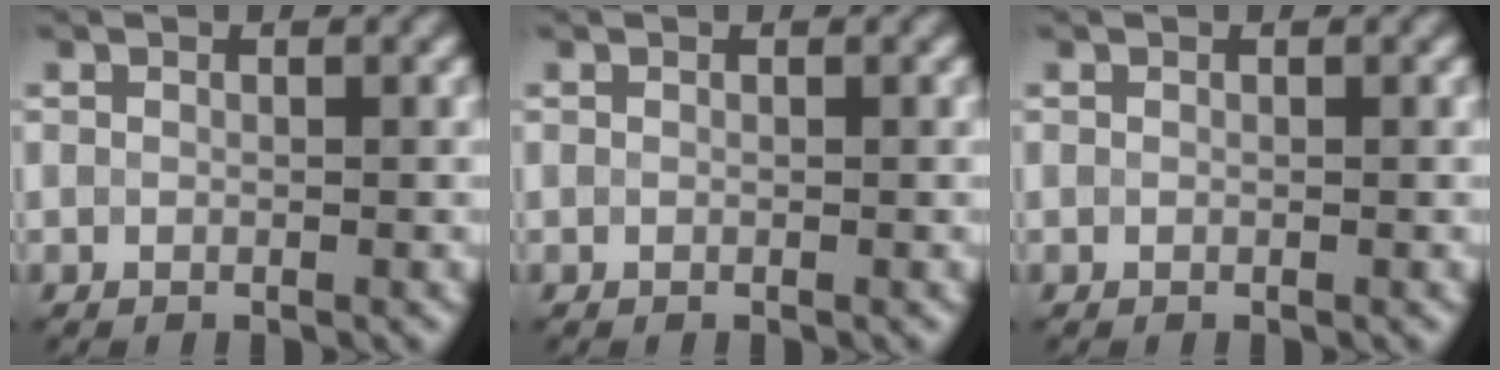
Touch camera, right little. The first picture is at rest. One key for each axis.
{"total": 0.0}
{"total": 0.0}